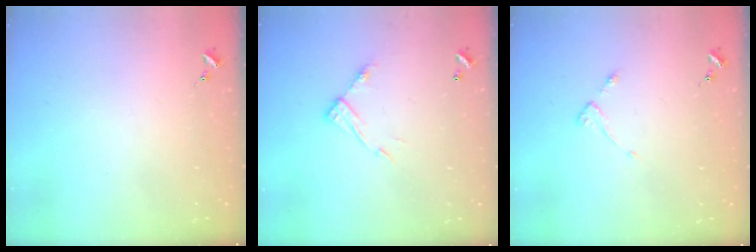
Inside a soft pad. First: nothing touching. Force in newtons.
{"total": 9.4, "press": 9.4, "slide": 0.5}
{"total": 2.8, "press": 2.7, "slide": 0.5}